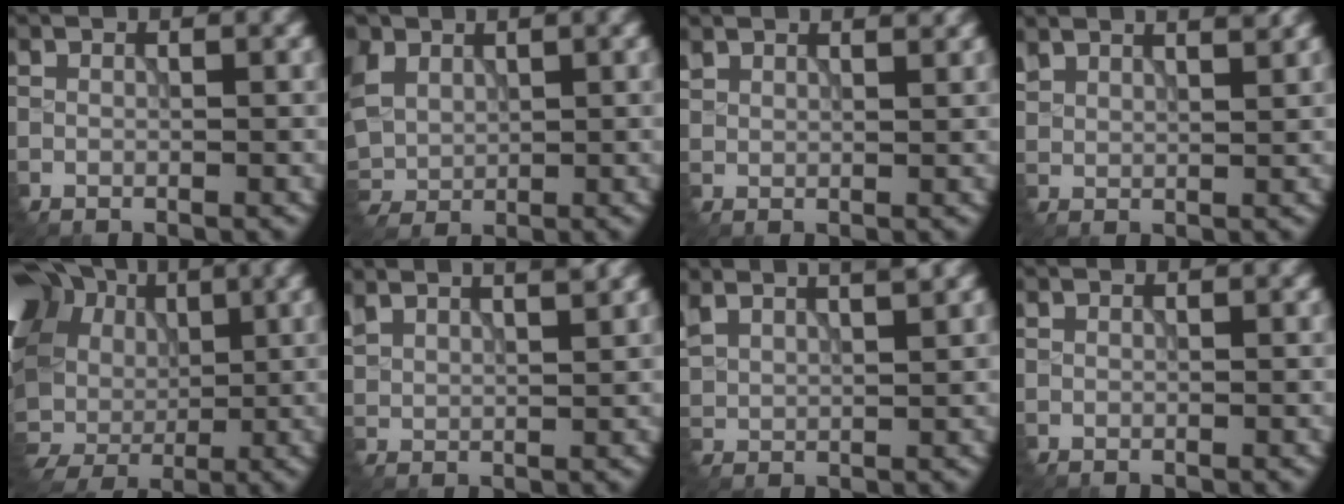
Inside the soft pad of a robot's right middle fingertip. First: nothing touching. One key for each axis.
{"total": 7.2, "fx": 2.6, "fy": 5.1, "fz": 4.3, "tx": -0.149, "ty": 0.013, "tz": 0.052}
{"total": 2.3, "fx": 2.2, "fy": 0.4, "fz": 0.4, "tx": -0.017, "ty": 0.006, "tz": 0.042}
{"total": 3.6, "fx": 3.2, "fy": 0.9, "fz": 1.2, "tx": -0.028, "ty": 0.014, "tz": 0.044}
{"total": 19.6, "fx": 0.8, "fy": 15.6, "fz": 11.9, "tx": -0.269, "ty": 0.014, "tz": 0.004}
{"total": 4.5, "fx": 3.8, "fy": 1.2, "fz": 1.9, "tx": -0.044, "ty": 0.023, "tz": 0.051}
{"total": 4.8, "fx": 3.9, "fy": 1.5, "fz": 2.5, "tx": -0.072, "ty": 0.017, "tz": 0.069}
{"total": 0.0}